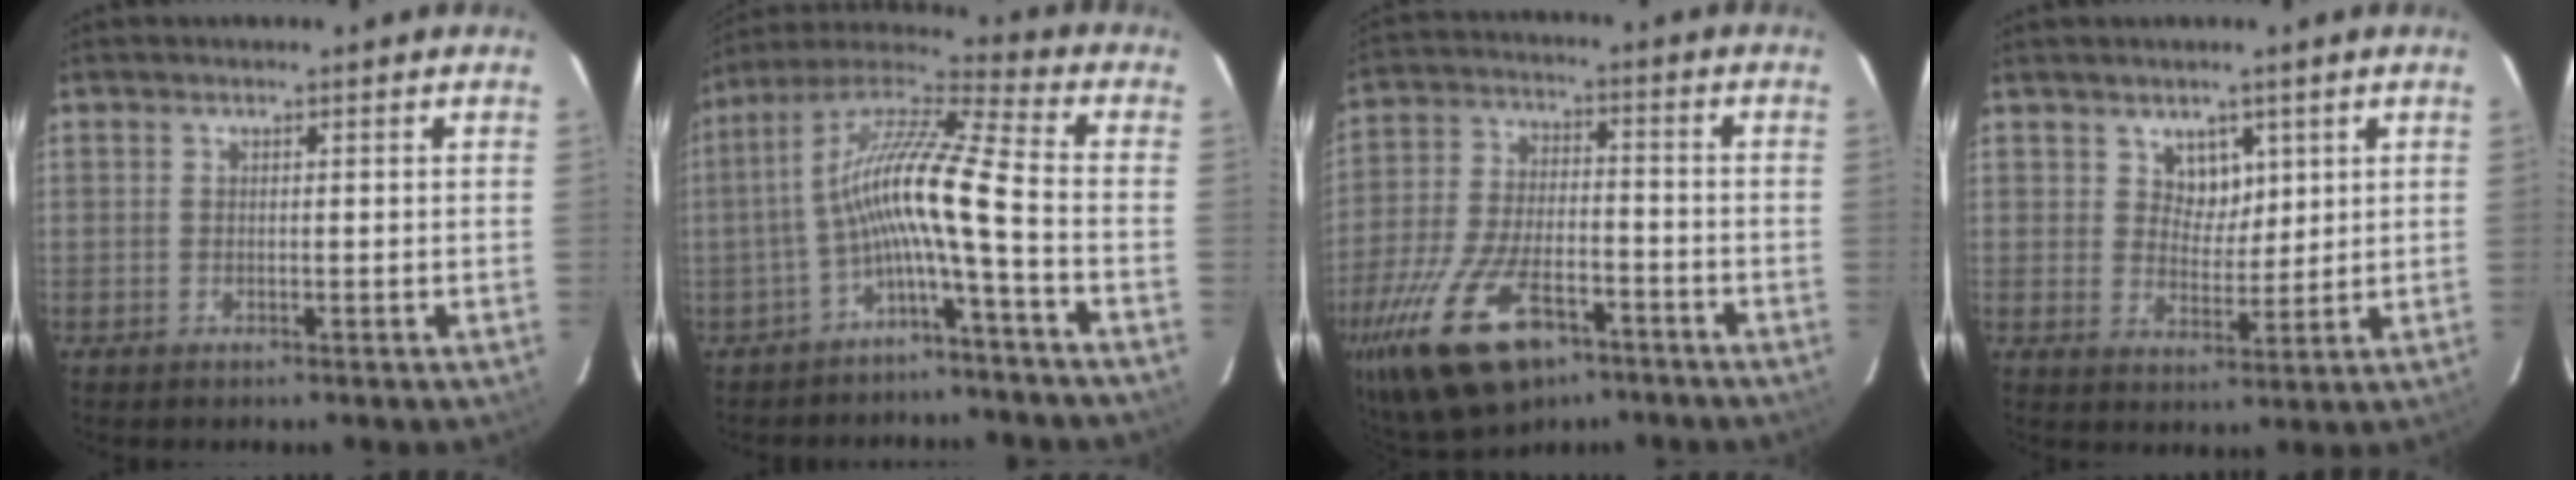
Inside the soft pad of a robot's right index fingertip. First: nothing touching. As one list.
[{"total": 12.4, "force": [-3.6, 0.1, 11.9], "torque": [-0.234, 0.017, -0.076]}, {"total": 21.8, "force": [-12.9, 10.3, 14.2], "torque": [-0.309, -0.038, -0.219]}, {"total": 4.7, "force": [2.5, 3.7, 1.6], "torque": [-0.020, -0.001, 0.046]}]